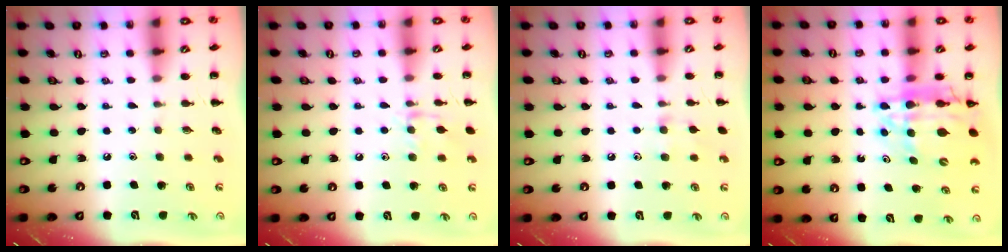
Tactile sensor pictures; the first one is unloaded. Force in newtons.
{"total": 8.3, "press": 8.3, "slide": 0.8}
{"total": 6.5, "press": 6.2, "slide": 2.0}
{"total": 14.0, "press": 13.4, "slide": 4.0}